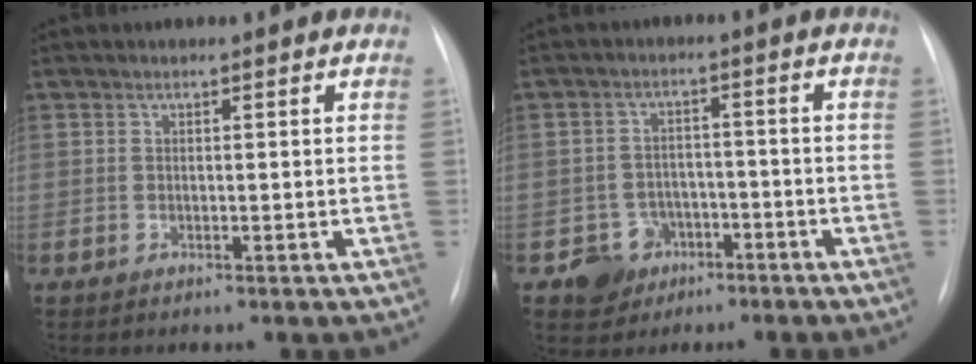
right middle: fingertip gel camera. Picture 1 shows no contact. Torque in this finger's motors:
{"motor_torque": [0.38, -0.37, 0.00, 0.00]}